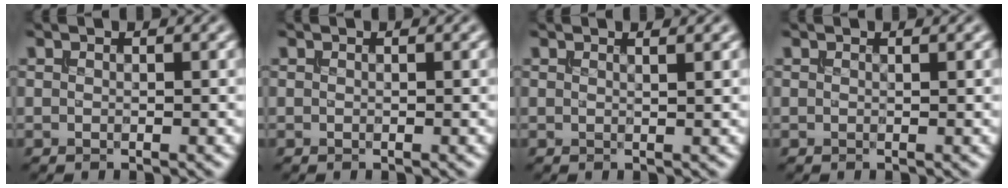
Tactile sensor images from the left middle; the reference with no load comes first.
{"total": 0.0}
{"total": 1.4, "force": [0.9, 0.6, 1.0], "torque": [-0.005, 0.004, -0.003]}
{"total": 0.5, "force": [0.3, 0.2, 0.3], "torque": [-0.001, -0.002, 0.000]}